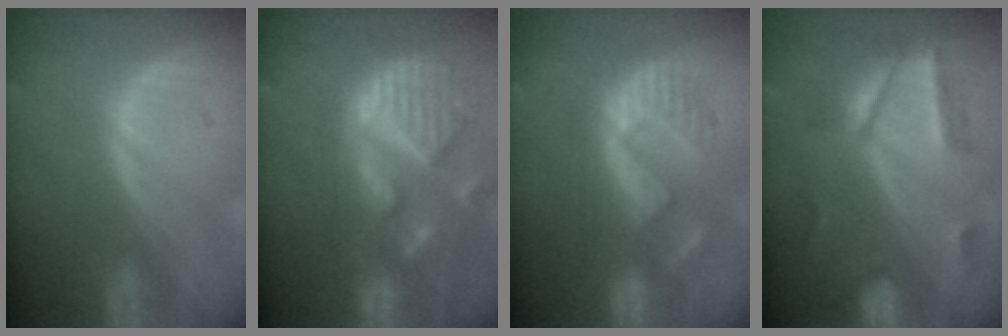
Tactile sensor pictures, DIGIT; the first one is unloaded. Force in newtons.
{"total": 13.7, "press": 11.6, "slide": 7.3}
{"total": 9.1, "press": 9.1, "slide": 1.1}
{"total": 6.9, "press": 6.9, "slide": 0.7}